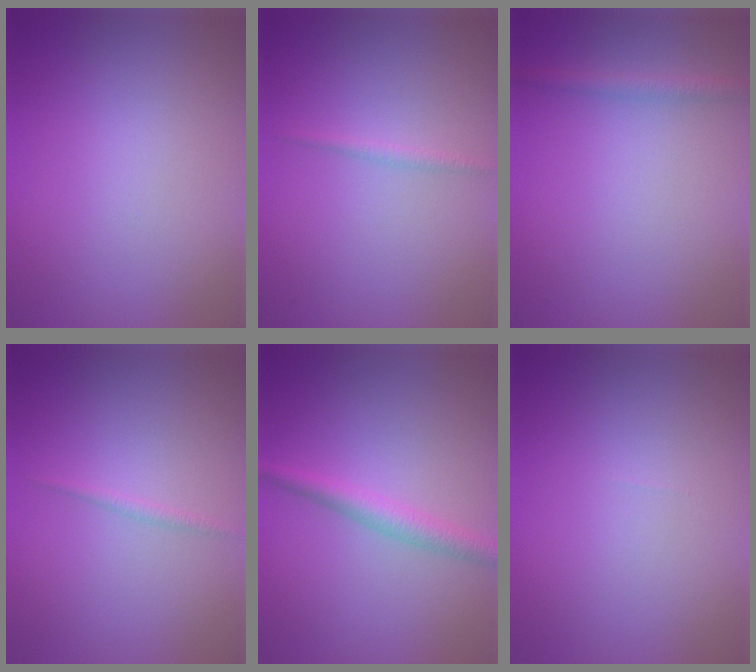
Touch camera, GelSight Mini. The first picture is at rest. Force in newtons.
{"total": 0.8, "press": 0.8, "slide": 0.1}
{"total": 1.5, "press": 1.5, "slide": 0.0}
{"total": 0.7, "press": 0.7, "slide": 0.0}
{"total": 2.4, "press": 2.4, "slide": 0.0}
{"total": 0.0}